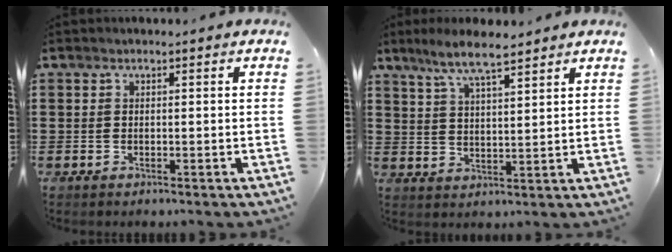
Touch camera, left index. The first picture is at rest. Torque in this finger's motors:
{"motor_torque": [0.56, -0.58, 0.50, 0.15]}